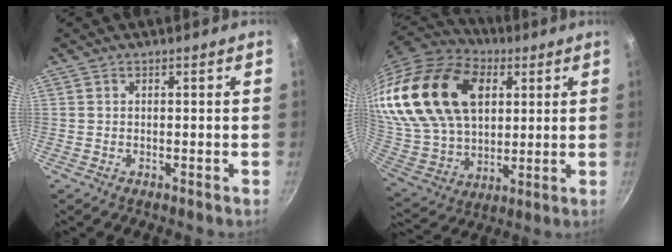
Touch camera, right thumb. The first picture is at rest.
{"total": 31.3, "force": [12.0, 20.3, 20.5], "torque": [-0.406, -0.004, 0.224]}